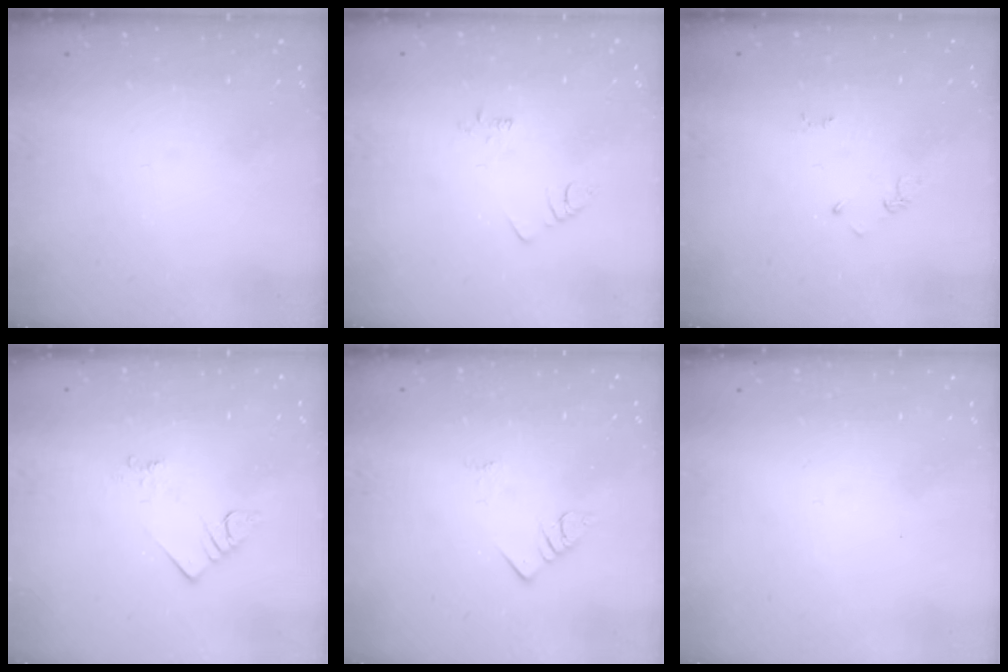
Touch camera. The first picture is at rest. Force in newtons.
{"total": 2.1, "press": 2.1, "slide": 0.4}
{"total": 2.6, "press": 2.6, "slide": 0.4}
{"total": 2.1, "press": 2.0, "slide": 0.5}
{"total": 3.1, "press": 3.1, "slide": 0.4}
{"total": 1.7, "press": 1.6, "slide": 0.1}